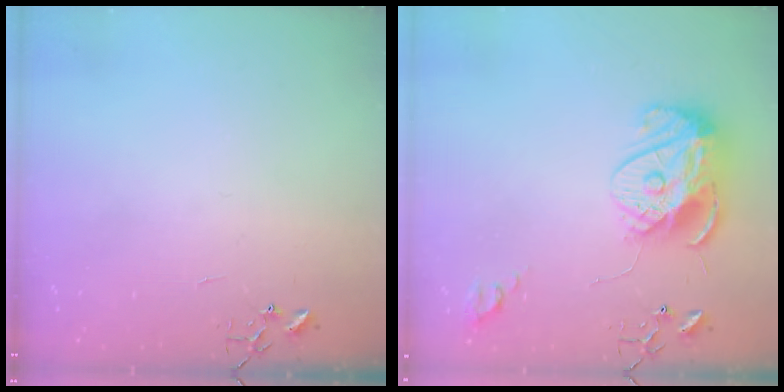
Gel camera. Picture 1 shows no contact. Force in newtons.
{"total": 13.9, "press": 13.8, "slide": 1.3}